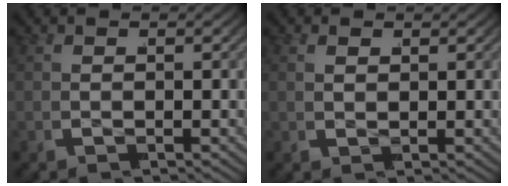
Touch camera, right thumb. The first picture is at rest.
{"total": 0.8, "force": [0.6, 0.3, 0.4], "torque": [-0.003, 0.002, 0.010]}